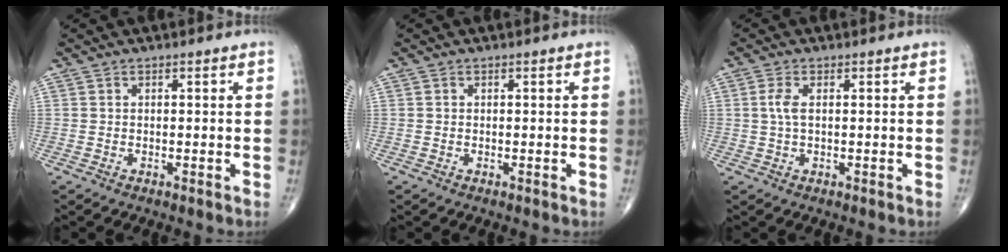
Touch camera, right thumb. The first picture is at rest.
{"total": 0.0}
{"total": 2.7, "force": [0.4, 1.1, 2.4], "torque": [-0.062, 0.005, 0.008]}